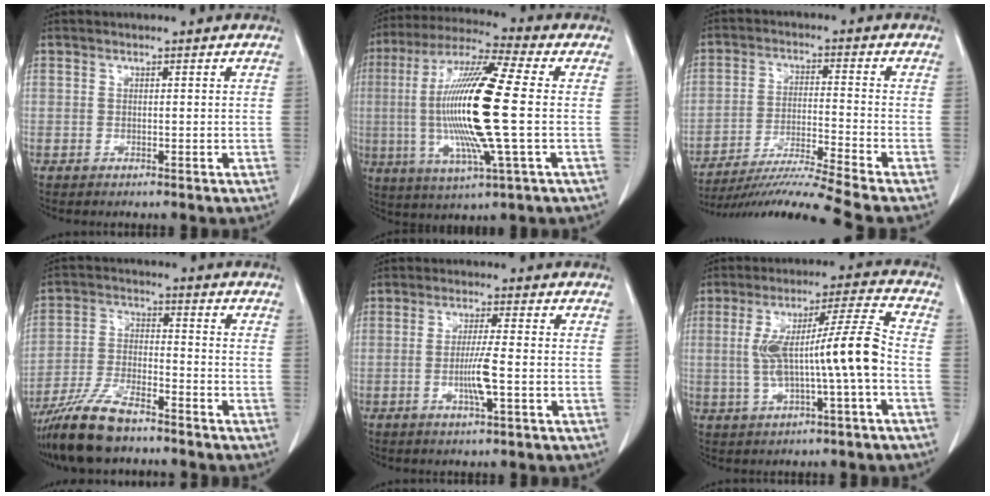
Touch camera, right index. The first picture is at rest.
{"total": 18.8, "force": [-0.7, 0.9, 18.8], "torque": [-0.386, -0.006, -0.020]}
{"total": 13.3, "force": [-11.7, -3.5, 5.2], "torque": [-0.080, -0.018, -0.198]}
{"total": 10.6, "force": [-8.5, 2.3, 5.8], "torque": [-0.121, -0.020, -0.161]}
{"total": 4.6, "force": [-1.1, -0.3, 4.5], "torque": [-0.088, -0.008, -0.020]}
{"total": 11.8, "force": [-1.2, 0.2, 11.8], "torque": [-0.214, 0.025, -0.018]}